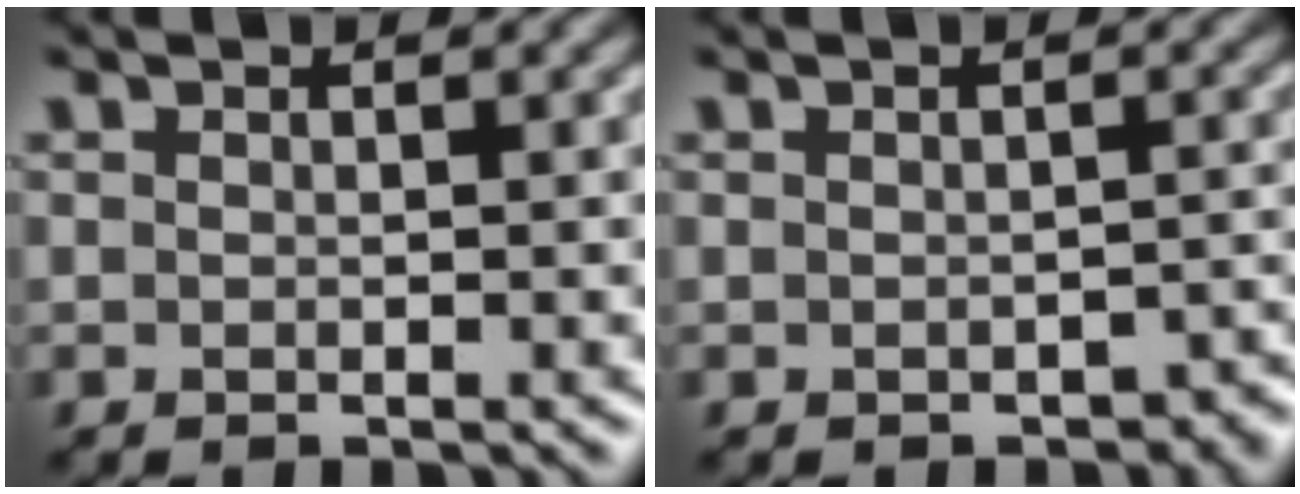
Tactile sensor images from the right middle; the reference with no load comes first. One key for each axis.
{"total": 2.2, "fx": -1.0, "fy": 1.3, "fz": 1.5, "tx": -0.020, "ty": -0.010, "tz": -0.006}